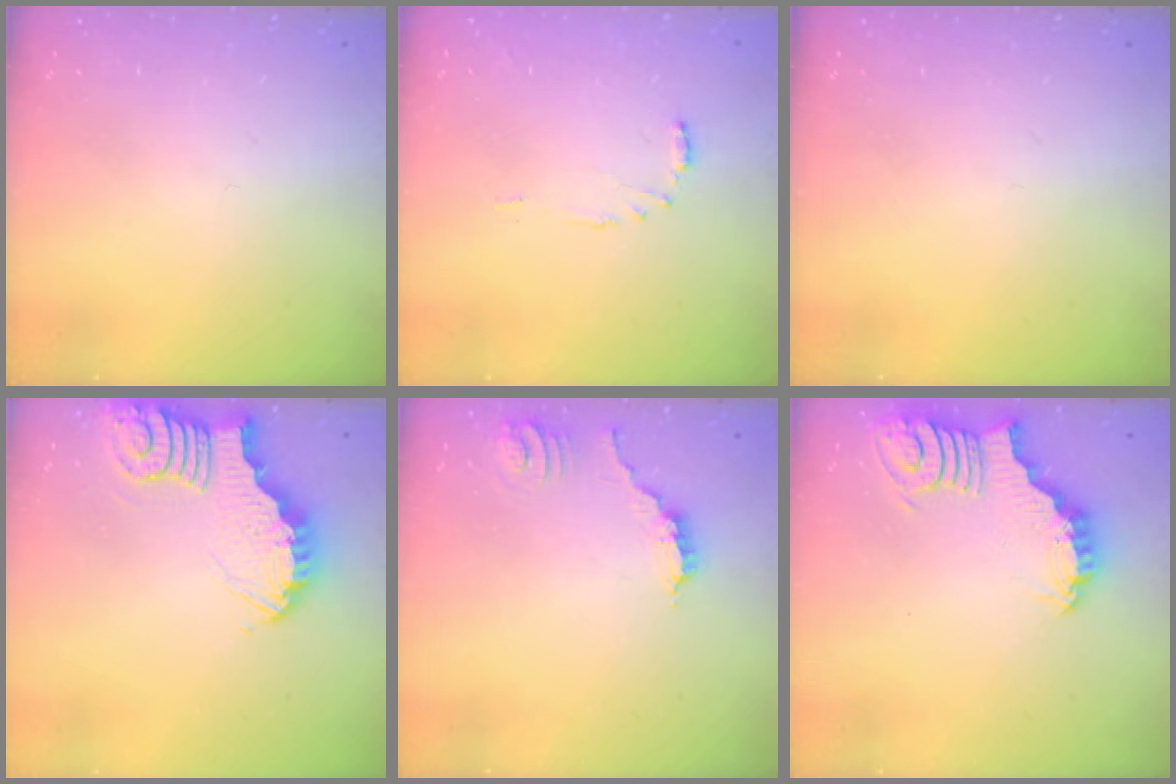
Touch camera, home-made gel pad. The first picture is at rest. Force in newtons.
{"total": 4.5, "press": 4.5, "slide": 0.7}
{"total": 0.0}
{"total": 3.8, "press": 3.8, "slide": 0.2}
{"total": 2.0, "press": 2.0, "slide": 0.3}
{"total": 2.9, "press": 2.9, "slide": 0.4}